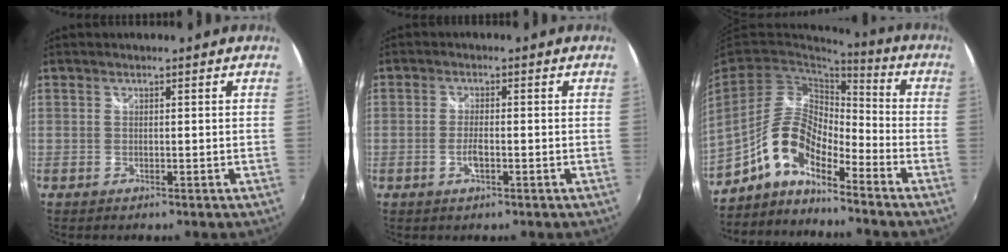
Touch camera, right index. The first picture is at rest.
{"total": 2.9, "force": [-1.0, 0.9, 2.5], "torque": [-0.052, -0.002, -0.020]}
{"total": 10.4, "force": [-6.8, 4.0, 6.8], "torque": [-0.137, 0.013, -0.137]}